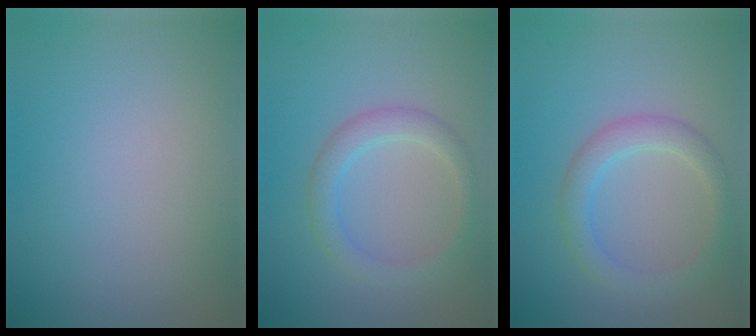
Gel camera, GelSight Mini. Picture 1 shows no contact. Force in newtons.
{"total": 2.7, "press": 2.7, "slide": 0.1}
{"total": 3.0, "press": 3.0, "slide": 0.1}